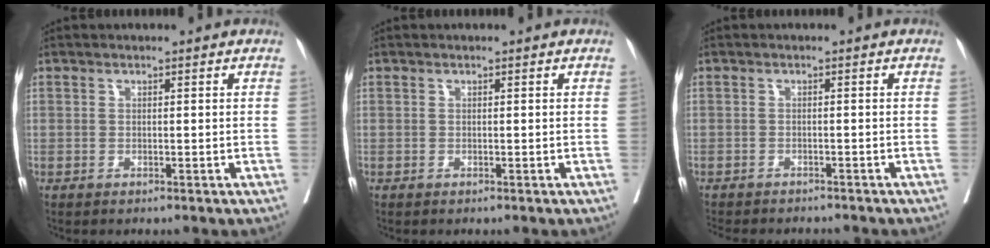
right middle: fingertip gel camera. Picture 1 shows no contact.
{"total": 0.6, "force": [-0.4, -0.1, 0.4], "torque": [-0.014, -0.001, -0.006]}
{"total": 8.6, "force": [-7.9, 1.9, 2.7], "torque": [-0.039, -0.009, -0.102]}